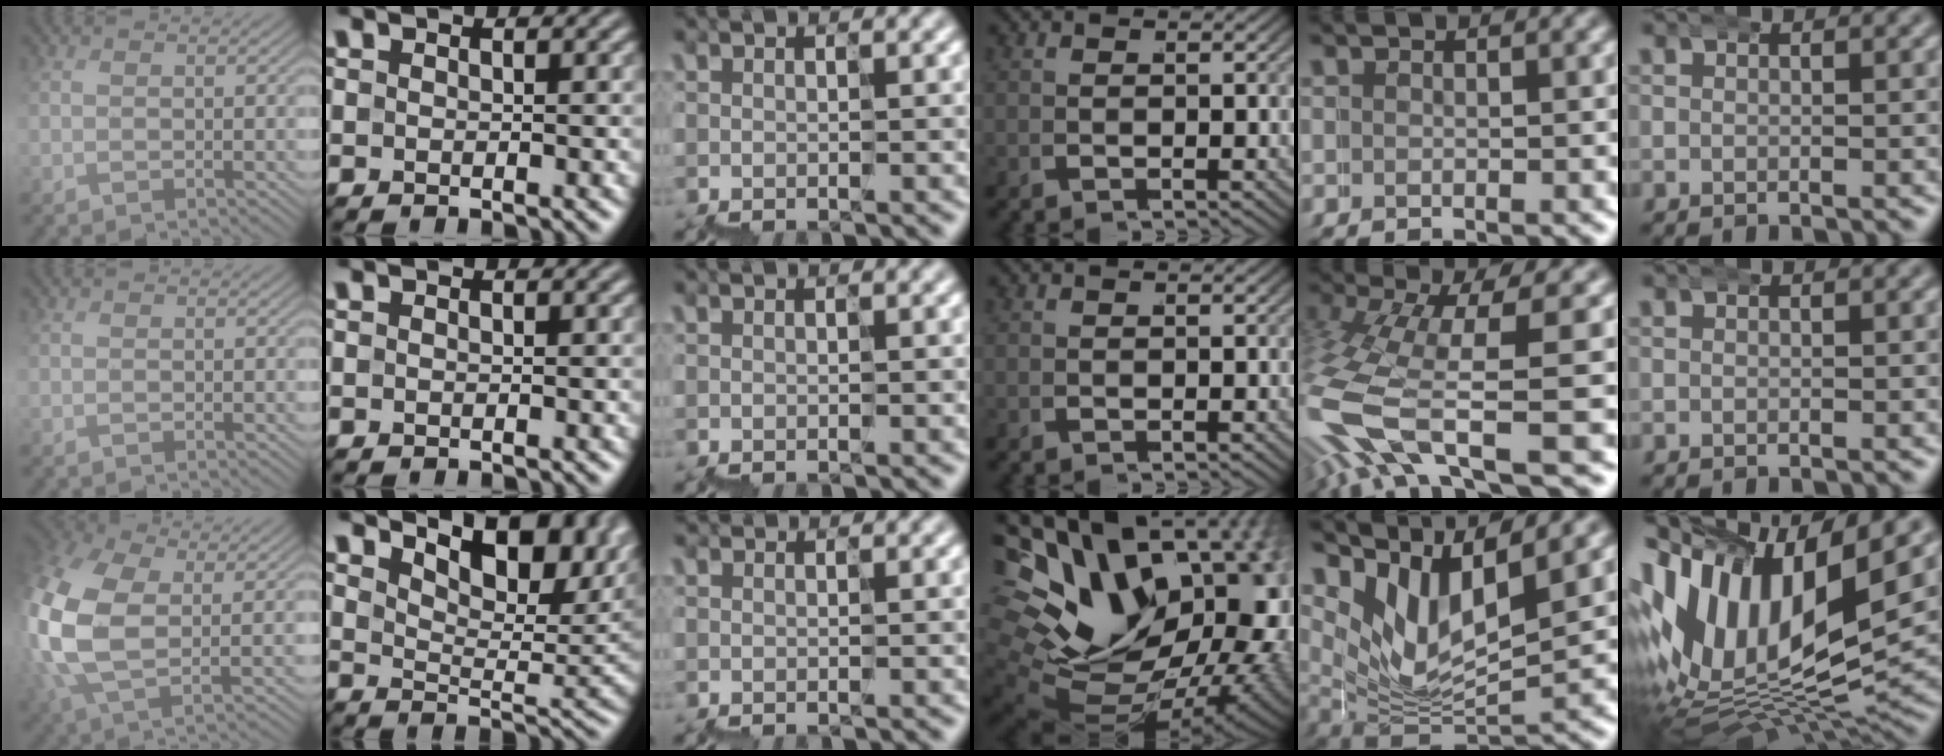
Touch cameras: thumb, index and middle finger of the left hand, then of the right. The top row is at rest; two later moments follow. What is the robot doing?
{"motion": "wrap", "object": "belt"}